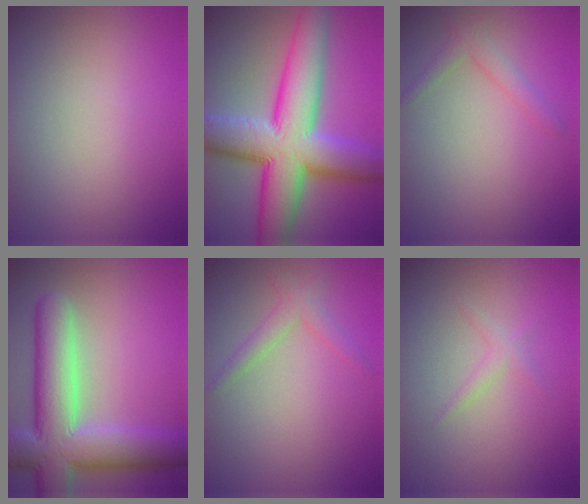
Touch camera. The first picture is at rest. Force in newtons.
{"total": 12.8, "press": 12.8, "slide": 0.2}
{"total": 1.6, "press": 1.6, "slide": 0.1}
{"total": 10.3, "press": 10.2, "slide": 0.6}
{"total": 1.8, "press": 1.8, "slide": 0.1}
{"total": 1.1, "press": 1.1, "slide": 0.0}